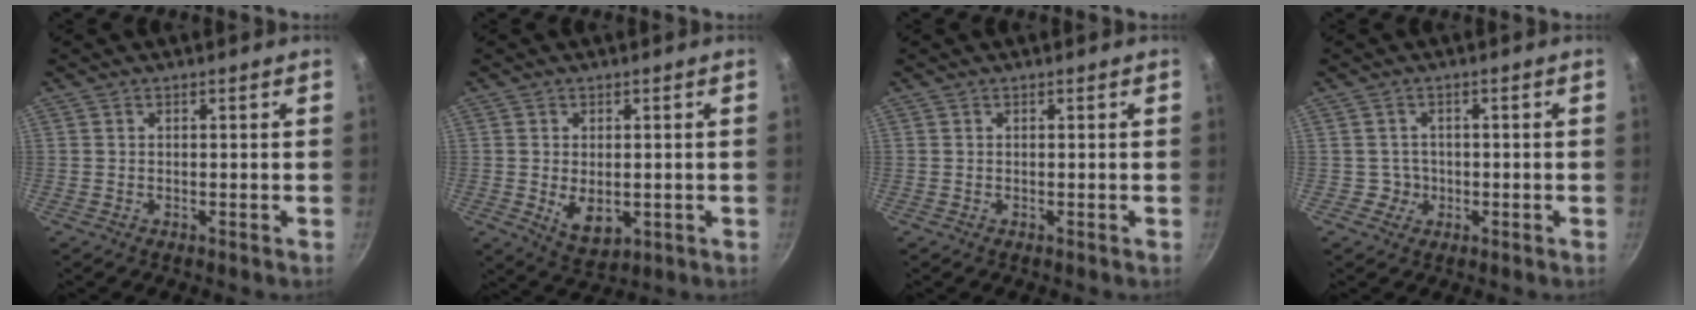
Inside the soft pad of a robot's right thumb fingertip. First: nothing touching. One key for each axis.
{"total": 6.3, "fx": -0.7, "fy": 4.1, "fz": 4.8, "tx": -0.069, "ty": -0.013, "tz": 0.004}
{"total": 0.0}
{"total": 2.5, "fx": -0.4, "fy": 2.4, "fz": 0.1, "tx": 0.019, "ty": 0.006, "tz": -0.005}